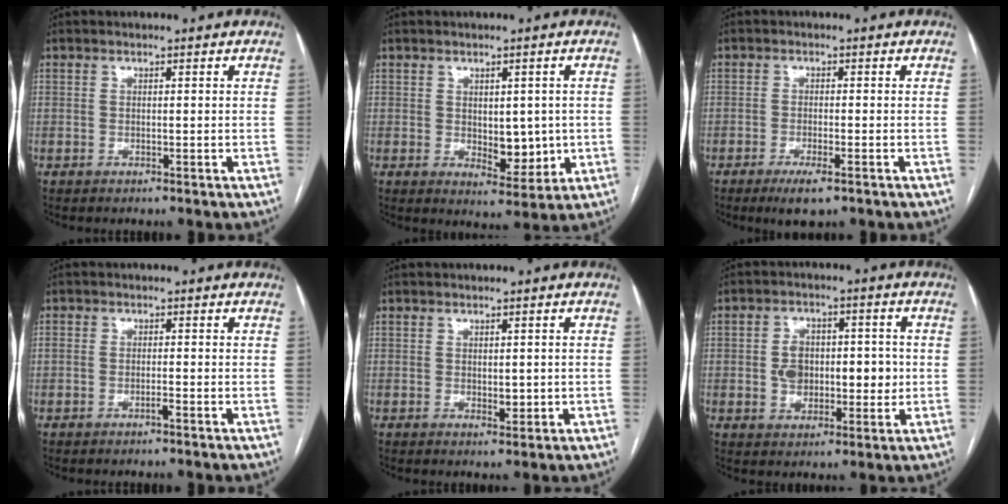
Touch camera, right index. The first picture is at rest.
{"total": 6.0, "force": [-0.2, 3.1, 5.1], "torque": [-0.065, -0.003, 0.011]}
{"total": 4.1, "force": [-2.5, 0.8, 3.2], "torque": [-0.056, -0.007, -0.039]}
{"total": 1.4, "force": [-0.7, 0.5, 1.1], "torque": [-0.020, 0.004, -0.010]}
{"total": 2.2, "force": [-0.1, 1.1, 1.9], "torque": [-0.028, -0.005, 0.004]}
{"total": 8.8, "force": [-0.1, 5.7, 6.8], "torque": [-0.103, 0.020, 0.006]}